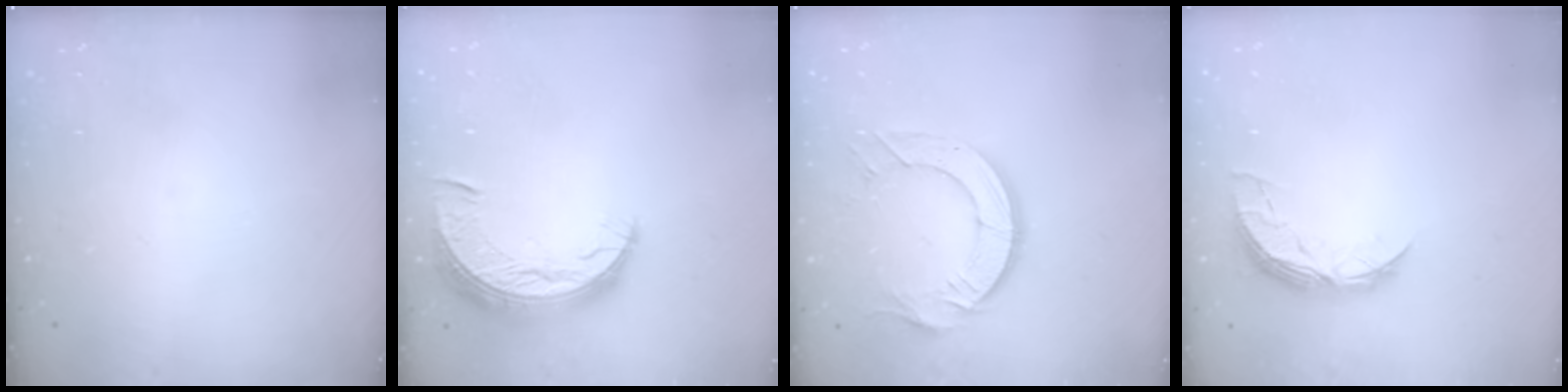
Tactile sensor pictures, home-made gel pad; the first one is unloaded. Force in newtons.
{"total": 10.0, "press": 10.0, "slide": 0.7}
{"total": 11.6, "press": 11.5, "slide": 1.1}
{"total": 7.7, "press": 7.7, "slide": 0.2}